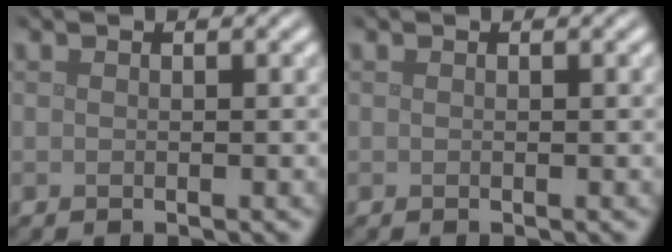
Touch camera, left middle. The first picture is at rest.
{"total": 0.0}